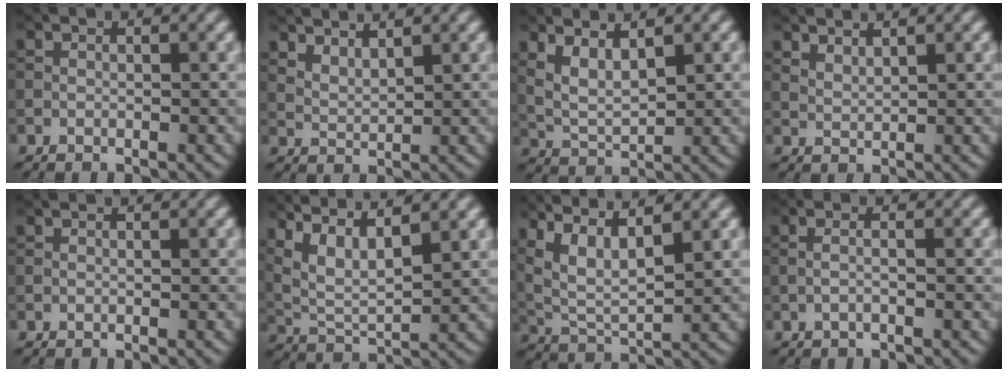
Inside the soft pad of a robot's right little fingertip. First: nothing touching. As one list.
[{"total": 3.1, "force": [2.7, 0.7, 1.3], "torque": [-0.025, -0.003, 0.051]}, {"total": 3.5, "force": [1.7, 1.3, 2.8], "torque": [-0.063, -0.007, 0.037]}, {"total": 1.7, "force": [1.5, 0.3, 0.6], "torque": [-0.015, -0.001, 0.033]}, {"total": 0.0}, {"total": 7.4, "force": [4.6, 2.3, 5.3], "torque": [-0.104, 0.014, 0.077]}, {"total": 7.7, "force": [4.6, 2.5, 5.6], "torque": [-0.123, 0.020, 0.076]}, {"total": 1.4, "force": [-0.2, 0.4, 1.3], "torque": [-0.019, -0.004, -0.013]}]